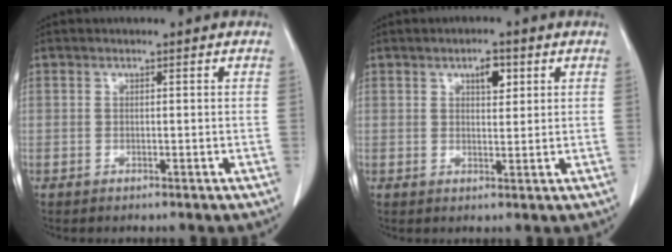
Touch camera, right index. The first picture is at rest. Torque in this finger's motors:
{"motor_torque": [0.06, 0.04, 0.01, 0.02]}